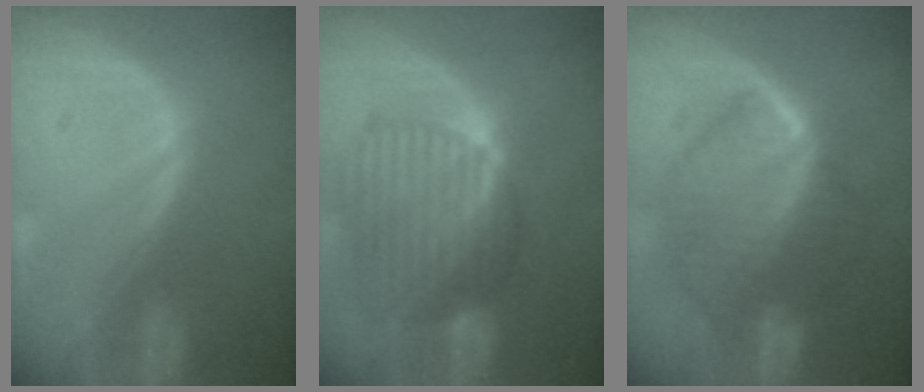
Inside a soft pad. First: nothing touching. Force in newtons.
{"total": 10.6, "press": 9.0, "slide": 5.6}
{"total": 10.0, "press": 9.9, "slide": 0.8}